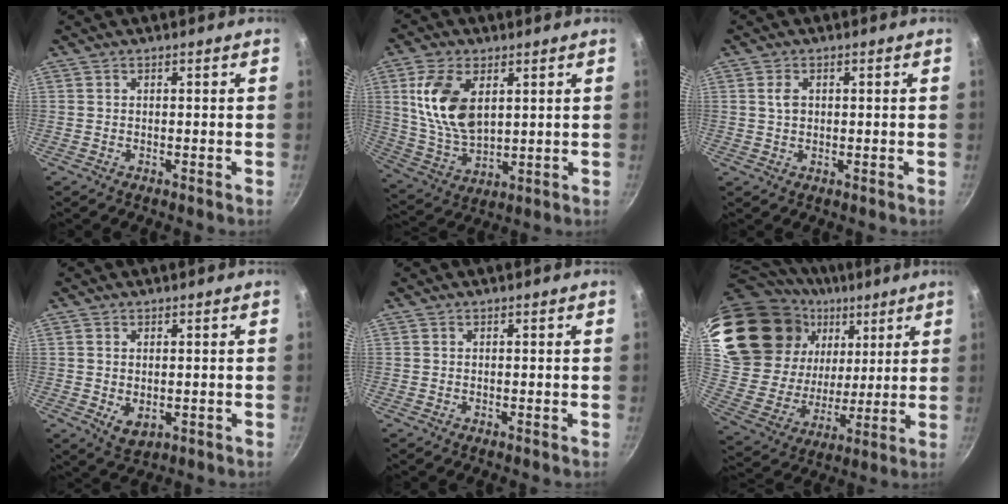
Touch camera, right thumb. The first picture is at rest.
{"total": 13.6, "force": [3.9, 7.8, 10.4], "torque": [-0.188, -0.022, 0.086]}
{"total": 2.4, "force": [0.5, 1.7, 1.6], "torque": [-0.026, 0.002, 0.010]}
{"total": 4.0, "force": [-0.2, 2.6, 3.0], "torque": [-0.047, -0.013, 0.003]}
{"total": 0.0}
{"total": 29.3, "force": [14.2, 19.1, 17.1], "torque": [-0.312, -0.022, 0.270]}